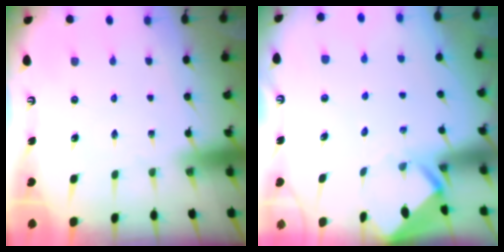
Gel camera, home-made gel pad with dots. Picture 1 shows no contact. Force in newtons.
{"total": 3.7, "press": 3.6, "slide": 0.3}